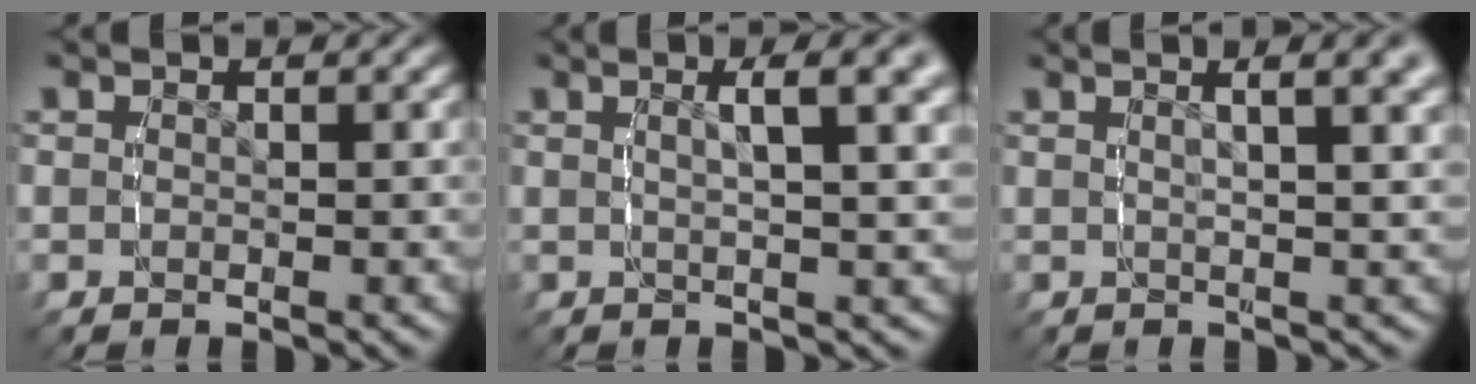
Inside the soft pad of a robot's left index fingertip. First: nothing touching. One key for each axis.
{"total": 4.5, "fx": 2.0, "fy": 0.4, "fz": 4.0, "tx": -0.047, "ty": 0.011, "tz": 0.031}
{"total": 5.2, "fx": 2.7, "fy": 1.2, "fz": 4.3, "tx": -0.043, "ty": 0.019, "tz": 0.037}